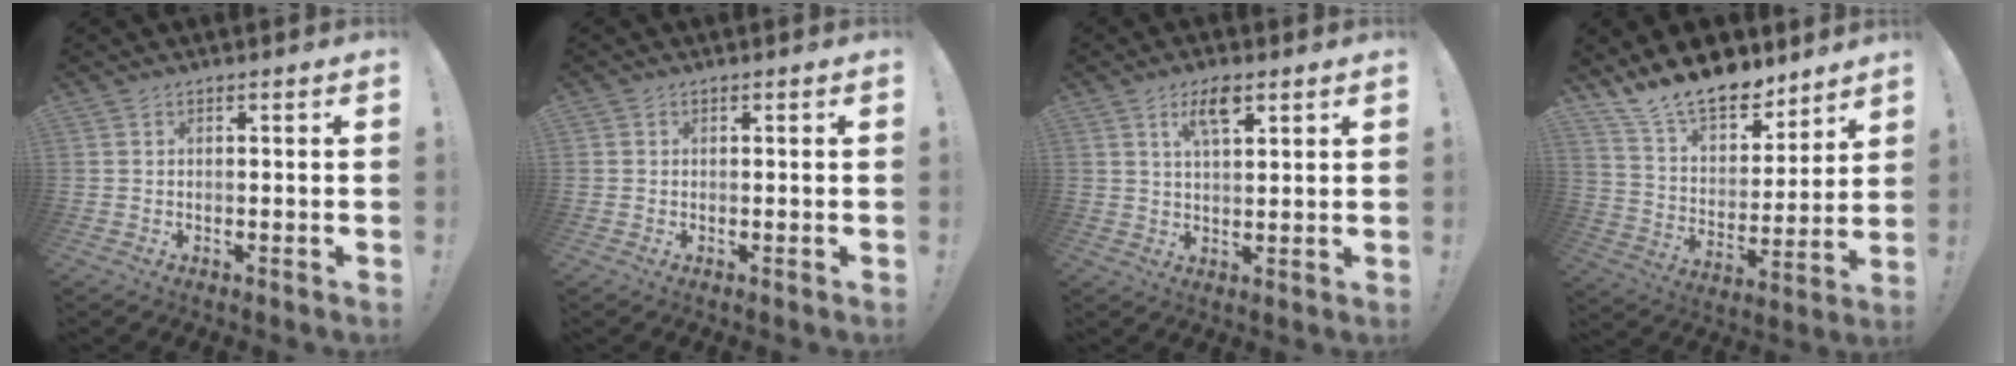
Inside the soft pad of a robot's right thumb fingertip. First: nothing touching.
{"total": 0.7, "force": [0.4, 0.5, -0.1], "torque": [0.001, 0.001, 0.007]}
{"total": 6.8, "force": [3.7, 2.3, 5.1], "torque": [-0.084, -0.010, 0.060]}
{"total": 15.9, "force": [13.2, 7.0, 5.5], "torque": [-0.098, -0.100, 0.243]}